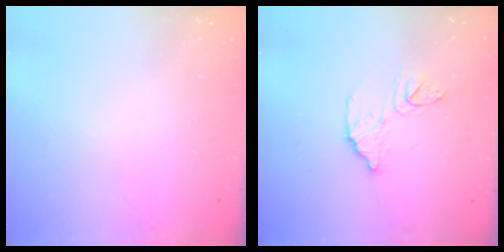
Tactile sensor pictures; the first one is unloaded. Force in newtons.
{"total": 10.7, "press": 10.6, "slide": 0.7}